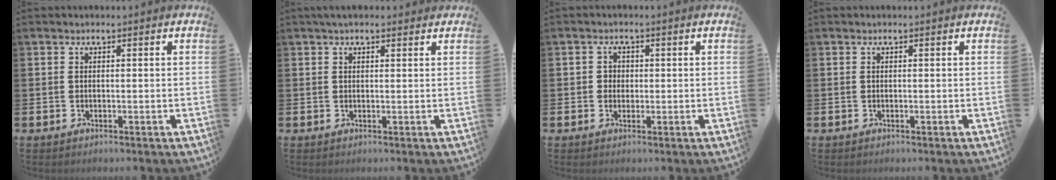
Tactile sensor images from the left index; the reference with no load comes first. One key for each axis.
{"total": 1.7, "fx": 1.5, "fy": 0.6, "fz": 0.7, "tx": -0.006, "ty": 0.003, "tz": 0.024}
{"total": 1.6, "fx": 0.4, "fy": 1.6, "fz": 0.3, "tx": 0.001, "ty": 0.004, "tz": 0.002}
{"total": 0.0}